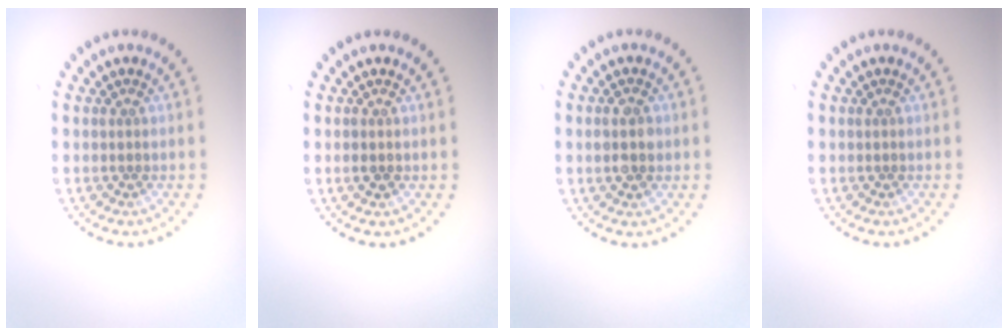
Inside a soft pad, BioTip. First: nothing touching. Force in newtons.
{"total": 0.9, "press": 0.9, "slide": 0.2}
{"total": 2.7, "press": 2.7, "slide": 0.1}
{"total": 0.0}